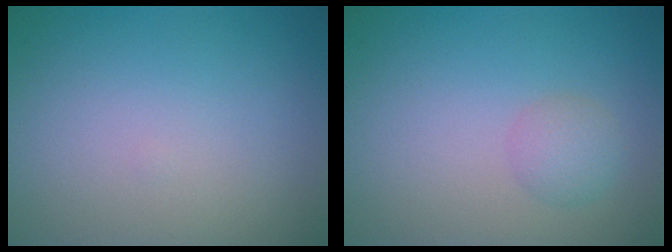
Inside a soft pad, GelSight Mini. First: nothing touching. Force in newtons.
{"total": 1.6, "press": 1.6, "slide": 0.1}